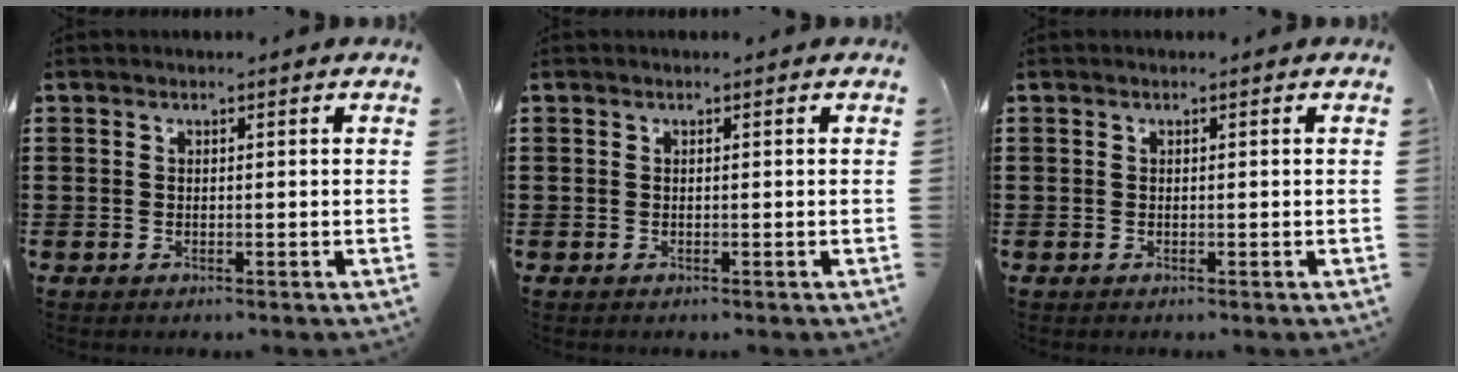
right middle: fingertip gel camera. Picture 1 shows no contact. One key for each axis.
{"total": 0.0}
{"total": 0.0}